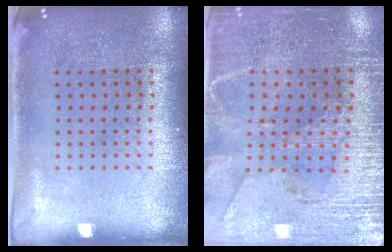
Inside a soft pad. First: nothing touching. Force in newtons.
{"total": 3.1, "press": 2.9, "slide": 1.2}